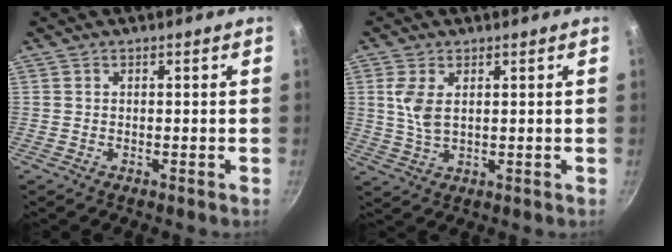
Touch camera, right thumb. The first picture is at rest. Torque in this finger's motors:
{"motor_torque": [1.23, 3.78, 0.41, 0.64, 0.07]}